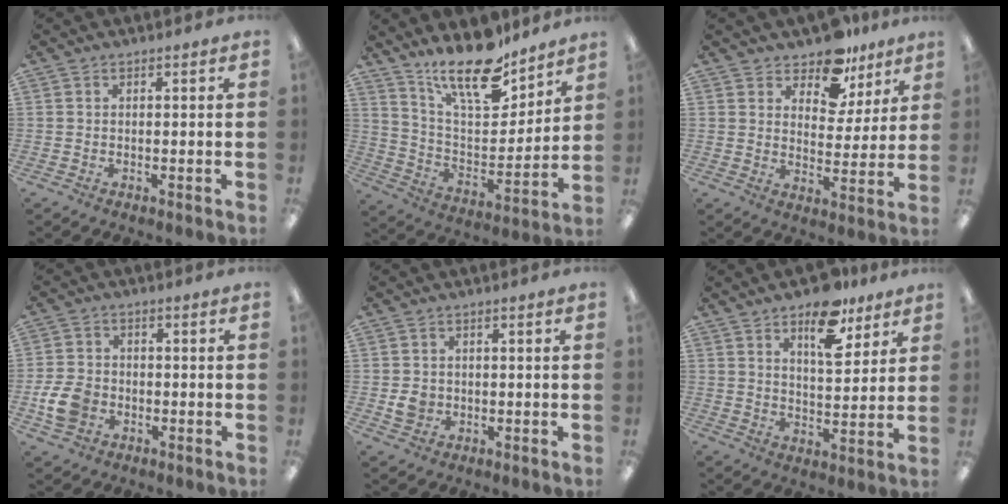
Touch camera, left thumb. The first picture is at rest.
{"total": 18.0, "force": [14.1, 6.3, 9.3], "torque": [-0.166, -0.094, 0.244]}
{"total": 10.9, "force": [8.7, 5.6, 3.2], "torque": [-0.056, -0.058, 0.162]}
{"total": 7.9, "force": [-2.4, 6.0, 4.6], "torque": [-0.105, 0.013, -0.043]}
{"total": 3.7, "force": [-0.4, 3.3, 1.7], "torque": [-0.021, 0.004, -0.007]}
{"total": 12.6, "force": [8.2, 5.9, 7.5], "torque": [-0.096, -0.040, 0.137]}